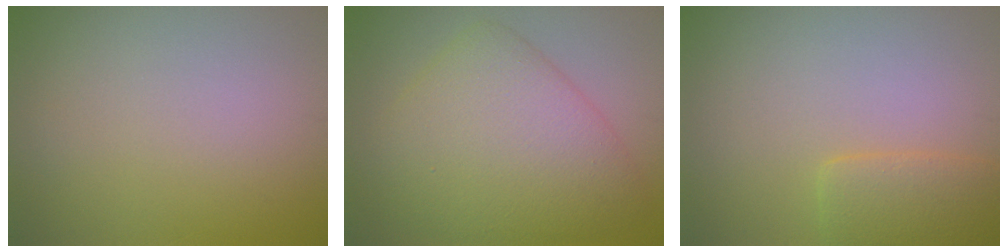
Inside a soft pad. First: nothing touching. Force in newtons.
{"total": 7.5, "press": 7.5, "slide": 0.1}
{"total": 3.0, "press": 3.0, "slide": 0.2}